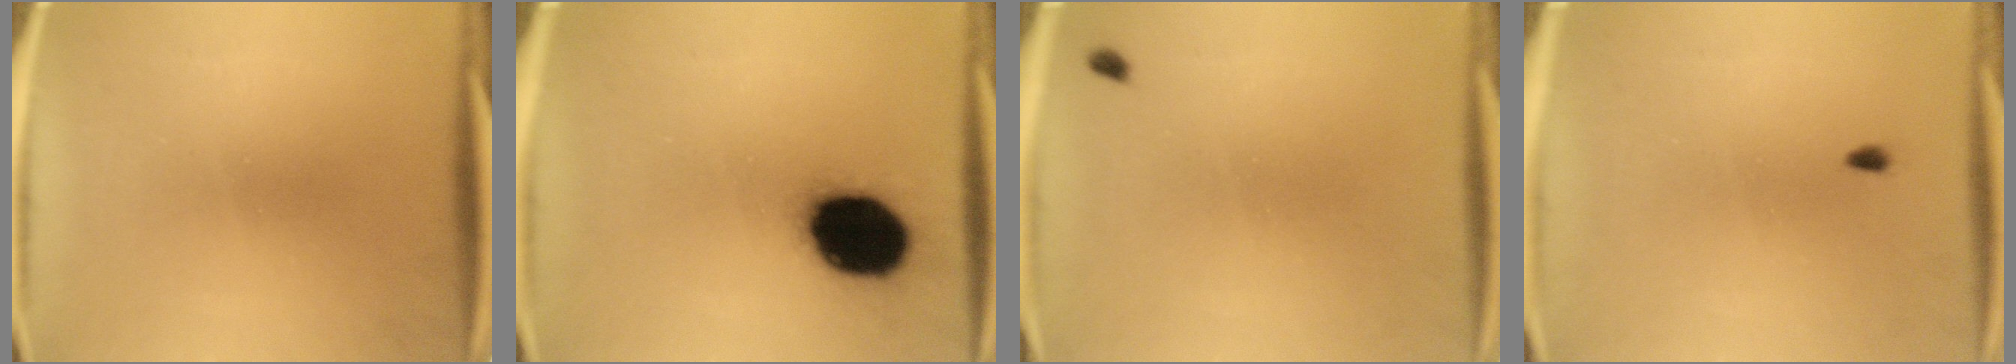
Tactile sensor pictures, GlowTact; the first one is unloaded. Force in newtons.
{"total": 19.0}
{"total": 0.8}
{"total": 0.6}